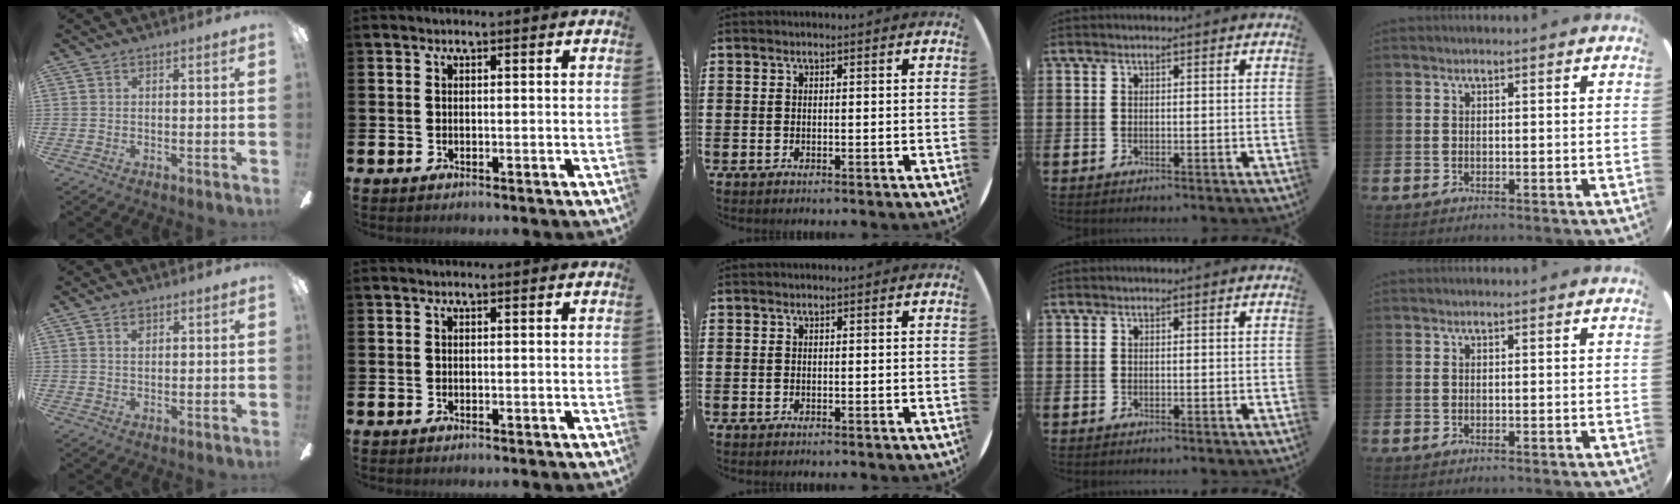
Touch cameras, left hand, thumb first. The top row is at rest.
{"thumb": {"total": 2.0, "force": [1.1, 1.2, 1.2], "torque": [-0.020, -0.001, 0.018]}}